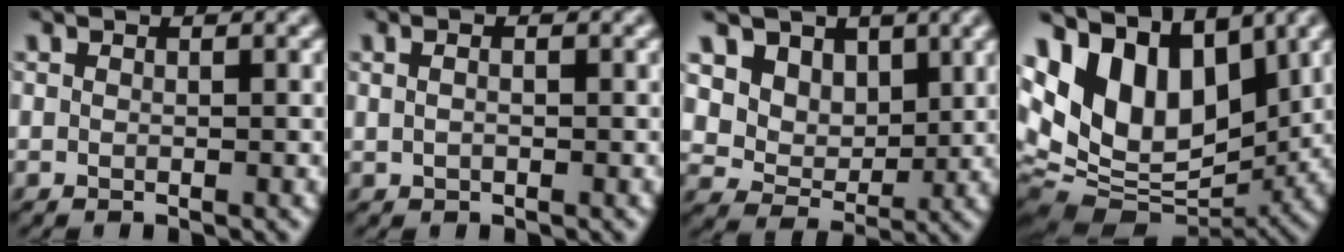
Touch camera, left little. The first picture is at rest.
{"total": 1.5, "force": [0.5, 0.8, 1.2], "torque": [-0.028, 0.008, 0.007]}
{"total": 6.9, "force": [3.4, 5.0, 3.3], "torque": [-0.083, -0.016, 0.066]}
{"total": 12.0, "force": [3.1, 7.8, 8.6], "torque": [-0.176, 0.014, 0.046]}